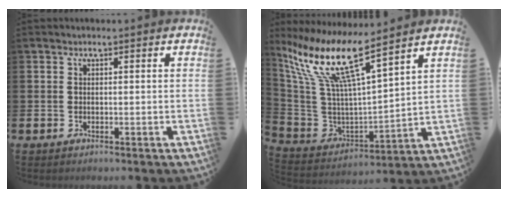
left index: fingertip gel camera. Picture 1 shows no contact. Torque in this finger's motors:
{"motor_torque": [0.78, -0.79, 1.05, 0.21]}